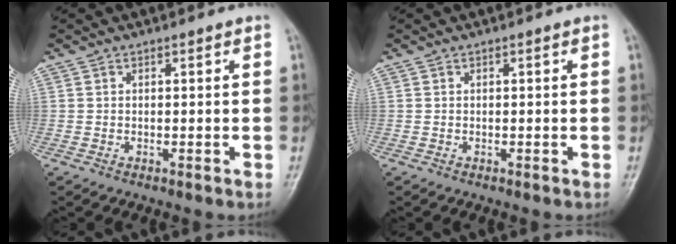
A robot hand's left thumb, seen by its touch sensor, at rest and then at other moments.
{"total": 0.0}